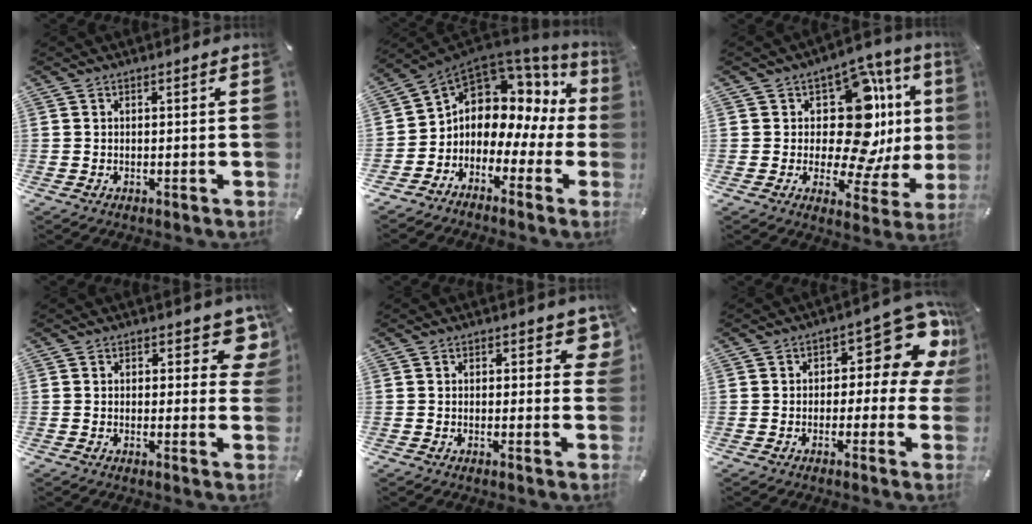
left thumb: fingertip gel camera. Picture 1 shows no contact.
{"total": 8.3, "force": [2.7, 7.4, 2.5], "torque": [-0.067, -0.039, 0.054]}
{"total": 18.2, "force": [4.6, 11.0, 13.7], "torque": [-0.204, -0.054, 0.074]}
{"total": 6.9, "force": [3.6, 3.7, 4.6], "torque": [-0.031, -0.022, 0.054]}
{"total": 4.1, "force": [1.9, 2.3, 2.7], "torque": [-0.018, -0.005, 0.026]}
{"total": 12.2, "force": [5.0, 6.3, 9.2], "torque": [-0.104, -0.042, 0.081]}